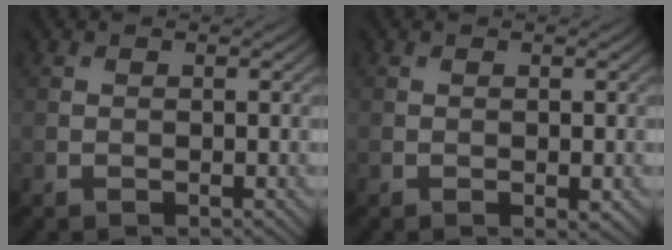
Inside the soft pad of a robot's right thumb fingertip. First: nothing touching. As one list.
[{"total": 0.9, "force": [-0.3, 0.2, 0.8], "torque": [-0.014, -0.004, -0.003]}]